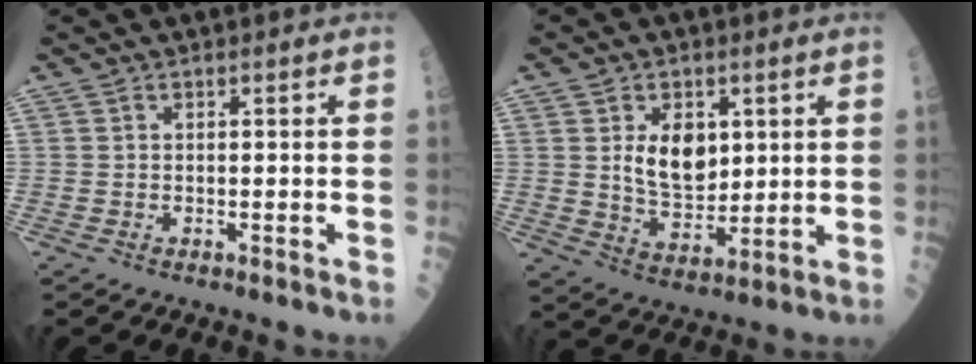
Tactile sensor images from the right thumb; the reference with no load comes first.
{"total": 9.4, "force": [2.4, 6.0, 6.9], "torque": [-0.086, -0.021, 0.055]}